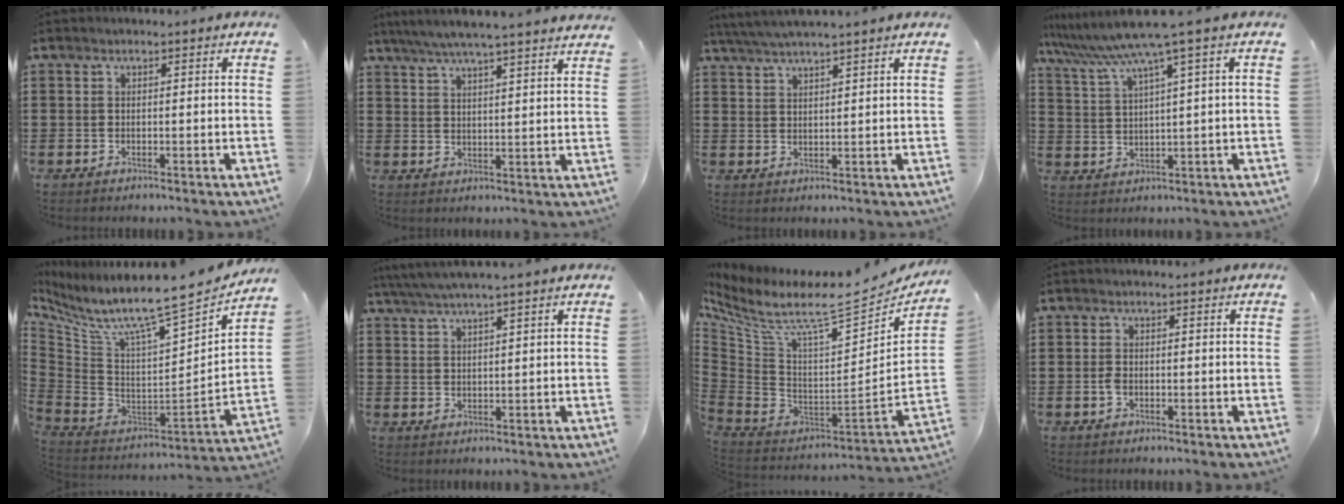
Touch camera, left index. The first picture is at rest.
{"total": 5.2, "force": [4.7, -0.6, 2.1], "torque": [-0.056, -0.023, 0.082]}
{"total": 3.8, "force": [3.5, -0.5, 1.5], "torque": [-0.039, -0.009, 0.063]}
{"total": 6.8, "force": [4.5, -0.7, 5.0], "torque": [-0.123, -0.032, 0.072]}
{"total": 8.3, "force": [5.8, 1.0, 5.9], "torque": [-0.116, -0.064, 0.084]}
{"total": 3.4, "force": [2.9, -0.4, 1.8], "torque": [-0.043, -0.006, 0.052]}
{"total": 10.1, "force": [6.8, 1.9, 7.2], "torque": [-0.161, -0.067, 0.107]}
{"total": 1.6, "force": [-0.4, 0.8, 1.3], "torque": [-0.035, -0.004, -0.009]}